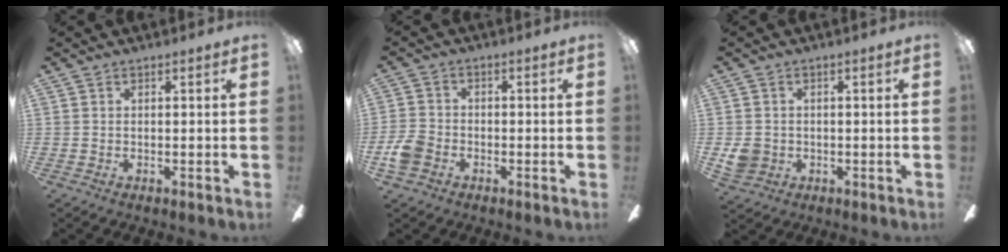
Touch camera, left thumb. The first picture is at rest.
{"total": 5.9, "force": [-2.7, 4.4, 2.8], "torque": [-0.060, 0.021, -0.050]}
{"total": 4.8, "force": [-0.4, 4.5, 1.5], "torque": [-0.020, 0.006, -0.005]}